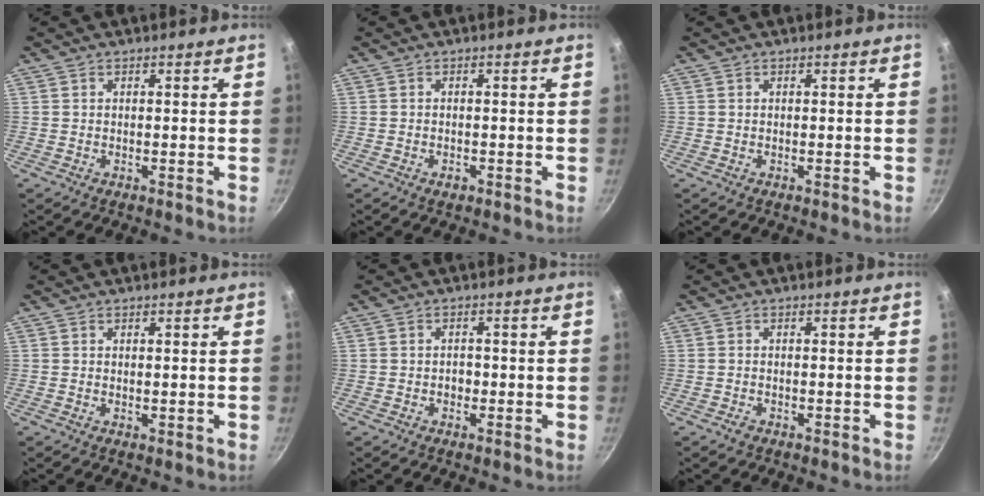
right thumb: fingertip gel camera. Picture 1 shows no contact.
{"total": 1.3, "force": [-0.7, 0.9, 0.8], "torque": [-0.013, 0.003, -0.011]}
{"total": 0.0}
{"total": 0.5, "force": [0.3, 0.3, 0.4], "torque": [-0.003, -0.007, 0.002]}
{"total": 1.8, "force": [-0.5, 1.4, 0.9], "torque": [-0.006, 0.008, -0.008]}
{"total": 1.1, "force": [-0.7, 0.7, 0.5], "torque": [-0.013, 0.003, -0.014]}